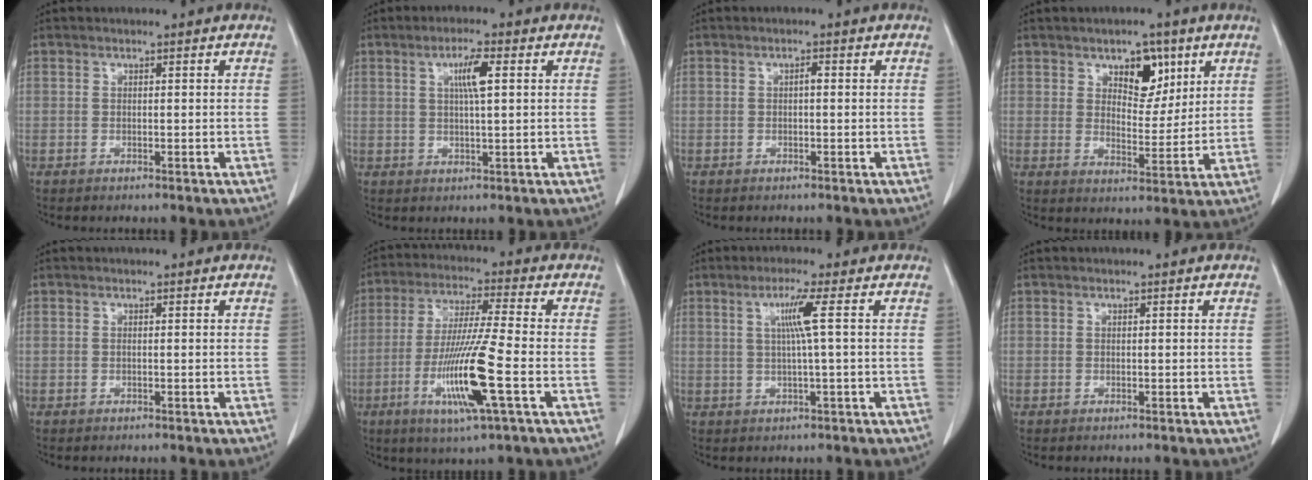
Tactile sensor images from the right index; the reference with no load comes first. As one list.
[{"total": 4.4, "force": [1.3, 0.2, 4.1], "torque": [-0.076, 0.000, 0.023]}, {"total": 0.8, "force": [0.0, 0.2, 0.8], "torque": [-0.015, 0.002, 0.000]}, {"total": 6.7, "force": [3.6, 3.7, 4.3], "torque": [-0.060, 0.003, 0.059]}, {"total": 0.0}, {"total": 13.3, "force": [-4.2, -0.3, 12.6], "torque": [-0.253, -0.022, -0.082]}, {"total": 4.3, "force": [1.0, -1.2, 4.0], "torque": [-0.083, 0.001, 0.020]}, {"total": 0.0}]